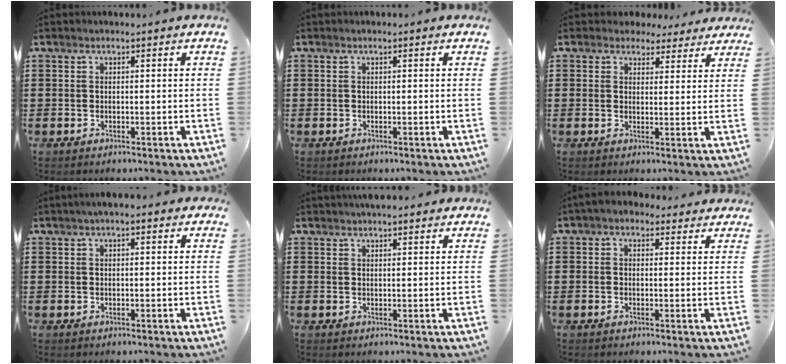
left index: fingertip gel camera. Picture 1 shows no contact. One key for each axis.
{"total": 0.0}
{"total": 3.5, "fx": 3.0, "fy": 1.7, "fz": 0.5, "tx": -0.015, "ty": -0.002, "tz": 0.056}
{"total": 2.0, "fx": 1.3, "fy": 0.6, "fz": 1.4, "tx": -0.030, "ty": 0.007, "tz": 0.023}
{"total": 2.5, "fx": 2.4, "fy": 0.6, "fz": 0.6, "tx": -0.017, "ty": 0.002, "tz": 0.045}
{"total": 2.5, "fx": 1.8, "fy": 1.6, "fz": 0.8, "tx": -0.024, "ty": 0.004, "tz": 0.032}